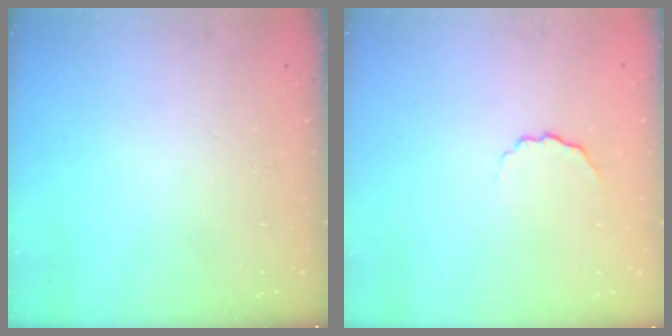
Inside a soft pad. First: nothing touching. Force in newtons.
{"total": 3.9, "press": 3.8, "slide": 0.8}